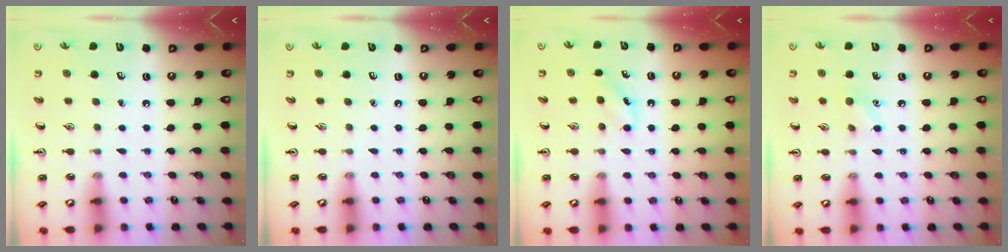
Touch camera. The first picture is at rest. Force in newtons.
{"total": 0.0}
{"total": 3.9, "press": 3.6, "slide": 1.5}
{"total": 6.9, "press": 6.6, "slide": 2.1}